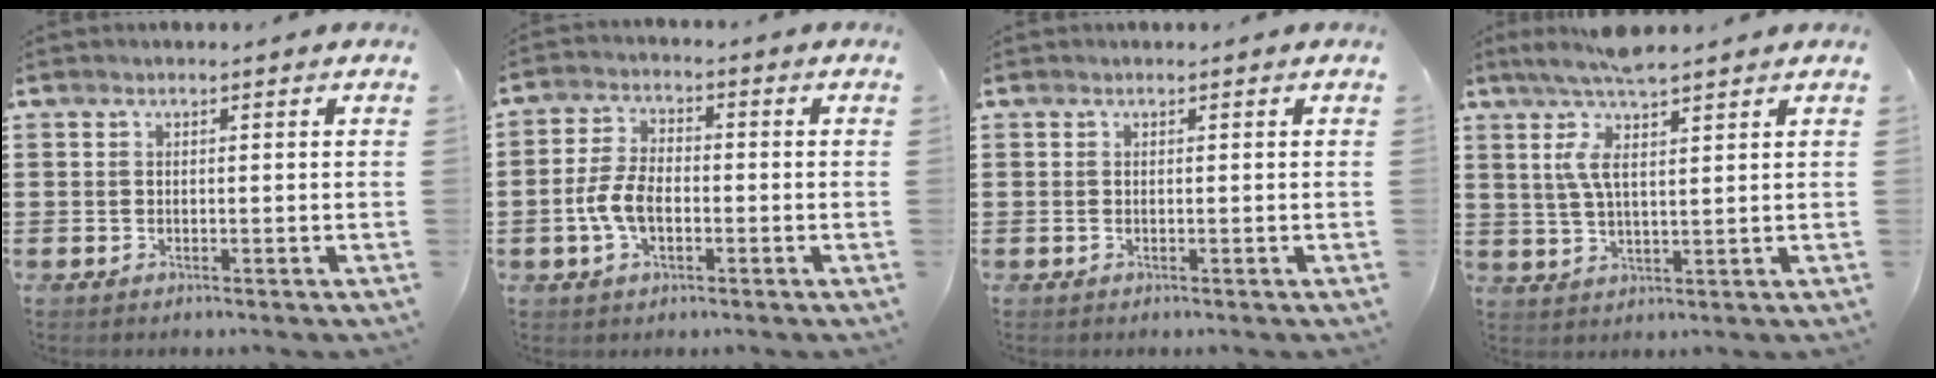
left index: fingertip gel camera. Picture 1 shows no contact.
{"total": 6.1, "force": [-1.6, 3.3, 4.9], "torque": [-0.119, -0.003, -0.035]}
{"total": 0.0}
{"total": 7.5, "force": [4.7, 1.0, 5.7], "torque": [-0.122, -0.008, 0.081]}